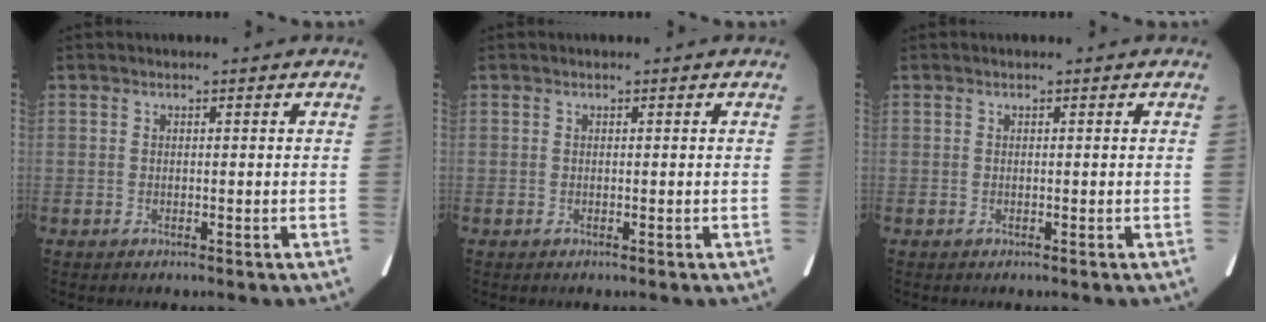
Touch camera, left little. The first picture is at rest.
{"total": 0.0}
{"total": 0.0}